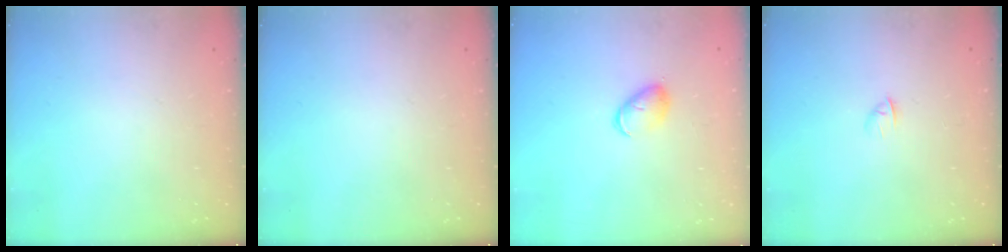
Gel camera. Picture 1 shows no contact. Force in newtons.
{"total": 0.0}
{"total": 4.6, "press": 4.5, "slide": 0.8}
{"total": 2.8, "press": 2.7, "slide": 0.7}